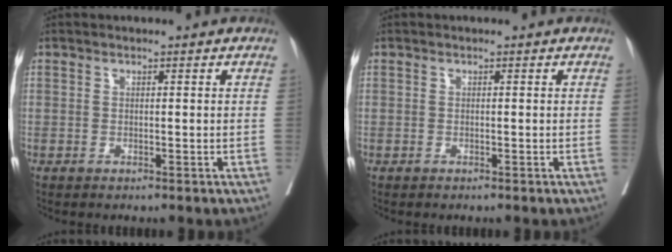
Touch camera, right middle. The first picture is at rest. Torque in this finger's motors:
{"motor_torque": [-0.27, 0.02, 0.03, -0.01]}